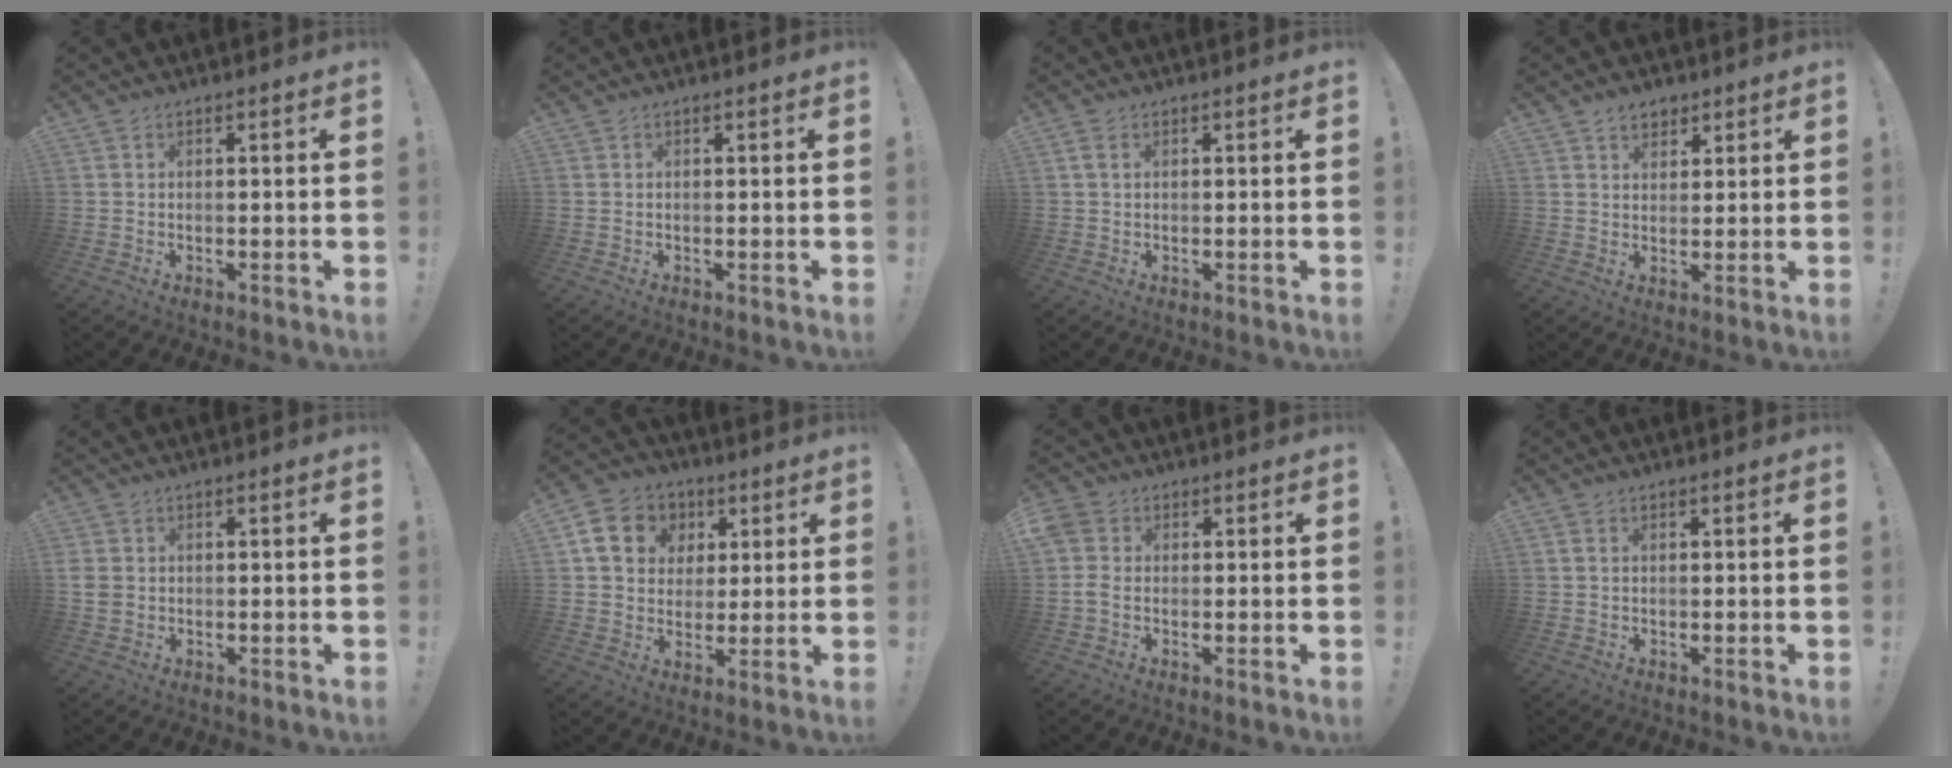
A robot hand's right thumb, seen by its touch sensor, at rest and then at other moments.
{"total": 0.0}
{"total": 2.0, "force": [0.8, 1.1, 1.4], "torque": [-0.021, 0.001, 0.013]}
{"total": 4.5, "force": [3.1, 3.0, 1.3], "torque": [-0.016, -0.013, 0.055]}
{"total": 2.7, "force": [0.2, 2.3, 1.4], "torque": [-0.026, 0.000, 0.004]}
{"total": 13.1, "force": [4.2, 11.0, 5.7], "torque": [-0.075, -0.007, 0.086]}
{"total": 4.6, "force": [-0.5, 3.5, 3.0], "torque": [-0.066, 0.000, -0.010]}
{"total": 0.8, "force": [0.4, 0.5, 0.6], "torque": [-0.020, 0.004, 0.008]}